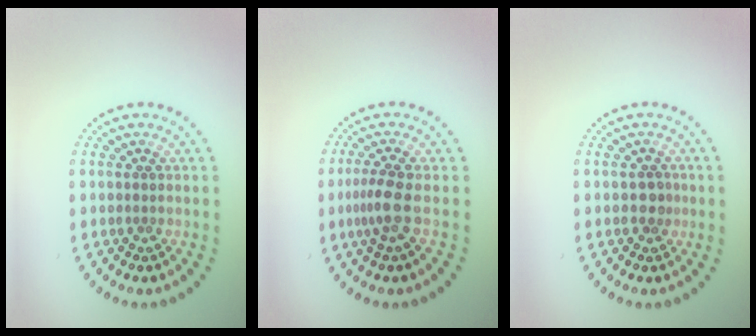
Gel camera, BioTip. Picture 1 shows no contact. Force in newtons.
{"total": 2.4, "press": 1.9, "slide": 1.5}
{"total": 1.2, "press": 1.2, "slide": 0.3}